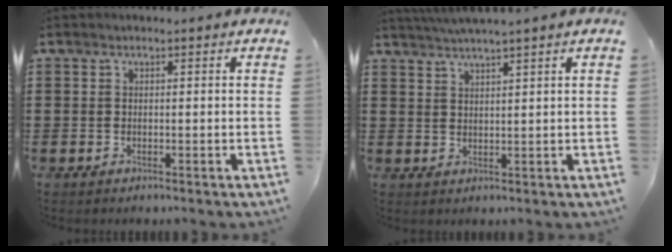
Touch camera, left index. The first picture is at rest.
{"total": 2.3, "force": [2.0, -1.0, 0.6], "torque": [-0.014, -0.005, 0.036]}